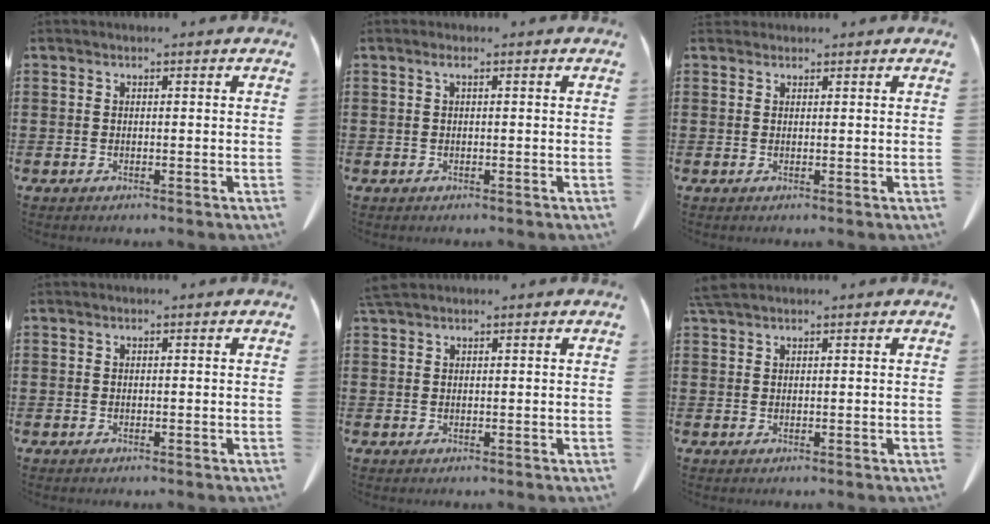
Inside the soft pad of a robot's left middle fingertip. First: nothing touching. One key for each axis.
{"total": 1.0, "fx": 0.1, "fy": 0.1, "fz": 1.0, "tx": -0.019, "ty": -0.001, "tz": 0.003}
{"total": 1.0, "fx": 0.9, "fy": 0.4, "fz": 0.1, "tx": -0.005, "ty": 0.001, "tz": 0.018}
{"total": 0.0}
{"total": 1.7, "fx": 1.4, "fy": 0.3, "fz": 0.9, "tx": -0.023, "ty": -0.001, "tz": 0.028}
{"total": 1.9, "fx": 1.6, "fy": 0.3, "fz": 1.1, "tx": -0.026, "ty": -0.001, "tz": 0.031}